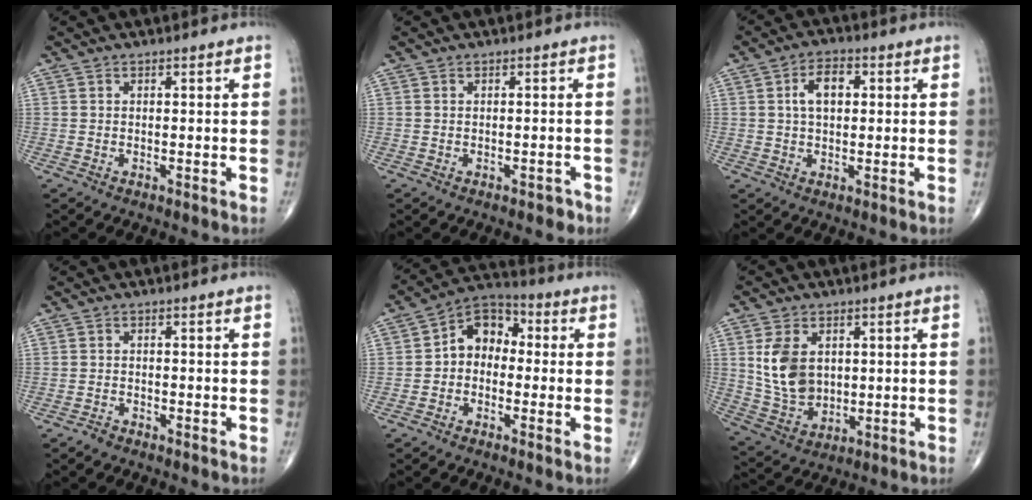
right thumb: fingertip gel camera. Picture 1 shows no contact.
{"total": 1.2, "force": [-0.8, 0.7, 0.6], "torque": [-0.006, 0.005, -0.009]}
{"total": 6.2, "force": [1.3, 3.7, 4.8], "torque": [-0.074, 0.011, 0.016]}
{"total": 1.2, "force": [-1.1, 0.5, 0.2], "torque": [-0.008, 0.003, -0.022]}
{"total": 8.5, "force": [-0.4, 6.5, 5.5], "torque": [-0.052, 0.033, -0.031]}
{"total": 10.3, "force": [2.0, 7.3, 7.0], "torque": [-0.114, -0.010, 0.052]}